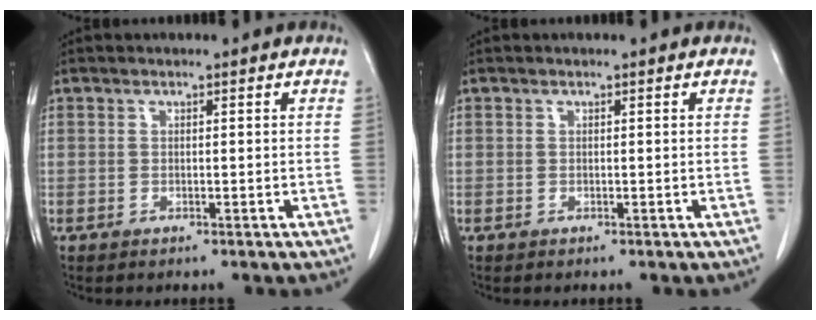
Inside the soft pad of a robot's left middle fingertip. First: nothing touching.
{"total": 0.0}